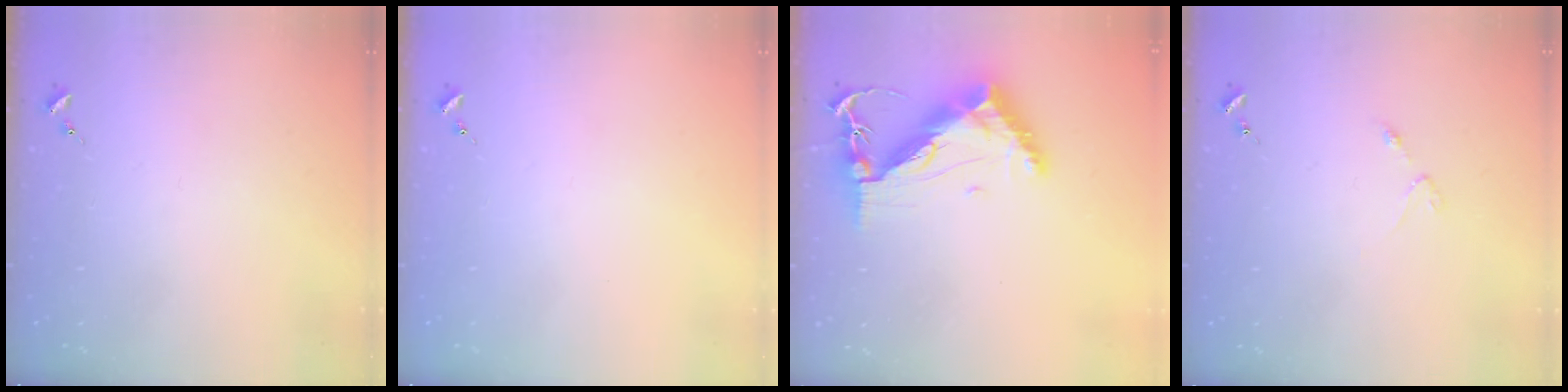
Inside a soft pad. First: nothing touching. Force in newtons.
{"total": 0.0}
{"total": 12.4, "press": 12.3, "slide": 1.4}
{"total": 2.5, "press": 2.4, "slide": 0.4}